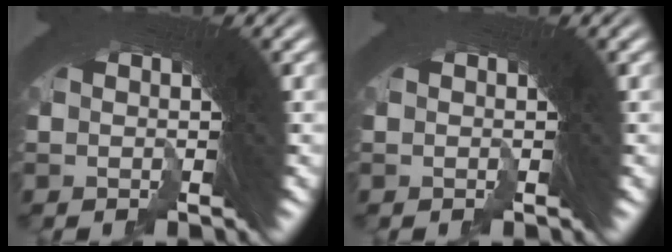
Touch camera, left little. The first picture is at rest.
{"total": 0.0}